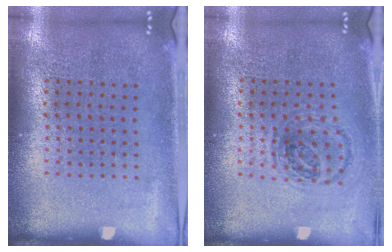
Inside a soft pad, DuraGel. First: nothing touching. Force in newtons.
{"total": 1.1, "press": 1.0, "slide": 0.5}